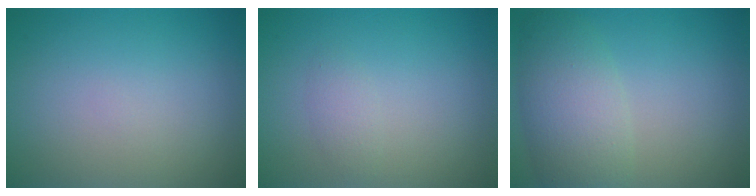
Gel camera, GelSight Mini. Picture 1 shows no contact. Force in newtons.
{"total": 1.1, "press": 1.1, "slide": 0.0}
{"total": 5.2, "press": 5.2, "slide": 0.3}